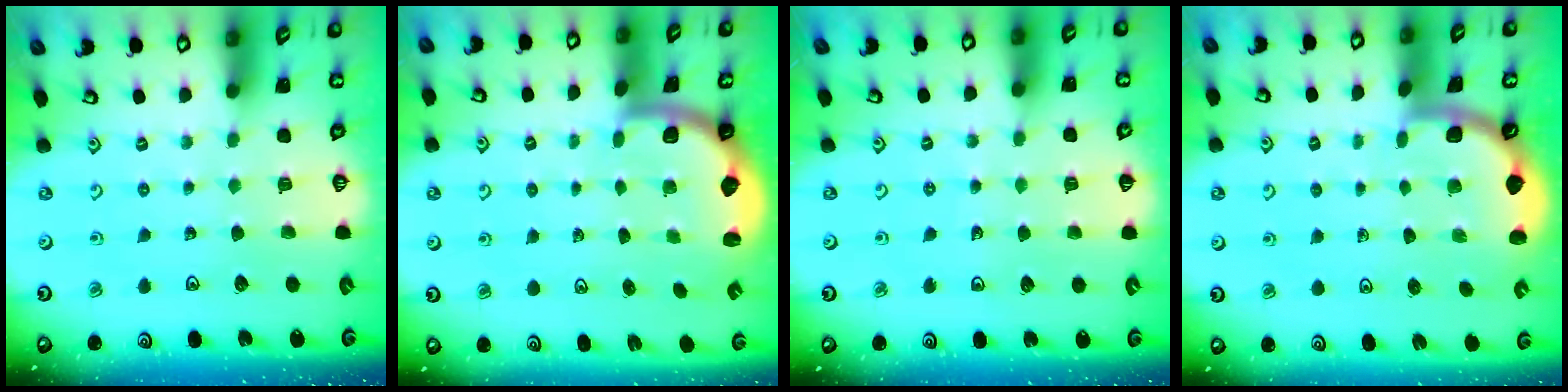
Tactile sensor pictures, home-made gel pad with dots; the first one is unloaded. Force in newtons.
{"total": 1.9, "press": 1.8, "slide": 0.5}
{"total": 3.8, "press": 3.6, "slide": 1.3}
{"total": 1.7, "press": 1.7, "slide": 0.0}